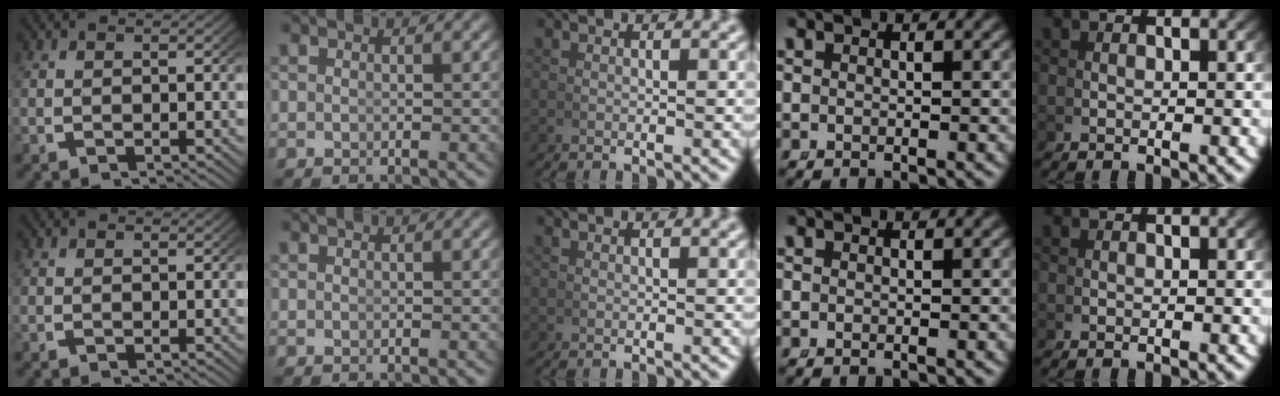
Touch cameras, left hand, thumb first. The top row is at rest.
{}